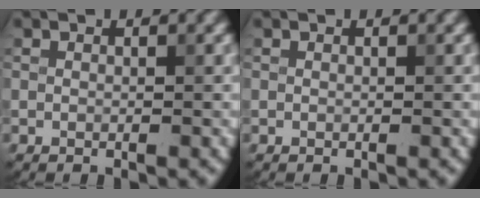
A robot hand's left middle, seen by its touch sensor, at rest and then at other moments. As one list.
[{"total": 0.0}]